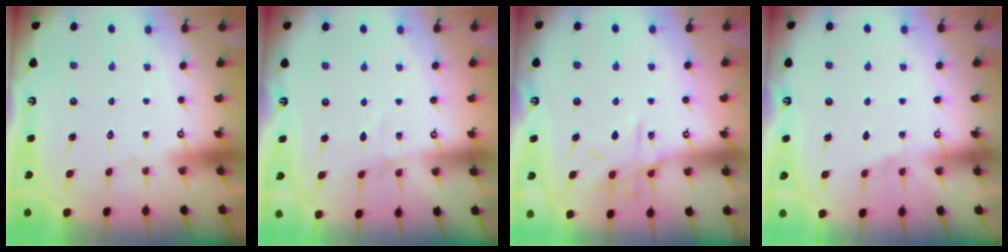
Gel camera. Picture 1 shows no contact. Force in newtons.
{"total": 2.9, "press": 2.9, "slide": 0.4}
{"total": 10.5, "press": 10.4, "slide": 0.9}
{"total": 0.7, "press": 0.7, "slide": 0.1}